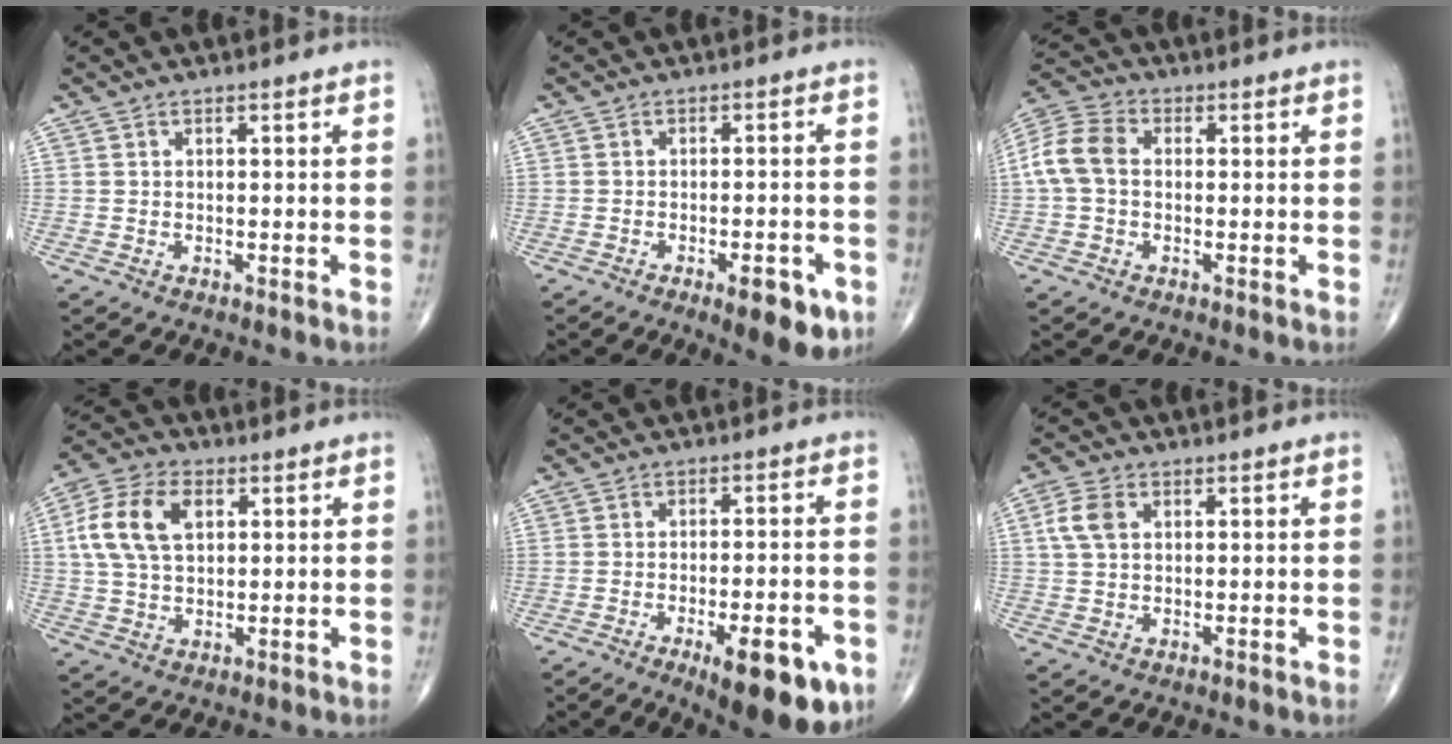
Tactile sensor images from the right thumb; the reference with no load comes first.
{"total": 7.6, "force": [-3.7, 2.7, 6.2], "torque": [-0.071, 0.007, -0.042]}
{"total": 8.2, "force": [0.2, 5.9, 5.6], "torque": [-0.120, 0.025, -0.005]}
{"total": 11.7, "force": [2.9, 7.2, 8.8], "torque": [-0.172, 0.011, 0.051]}
{"total": 13.8, "force": [-6.6, 4.6, 11.2], "torque": [-0.118, 0.015, -0.080]}
{"total": 4.8, "force": [1.3, 3.3, 3.3], "torque": [-0.072, 0.007, 0.023]}